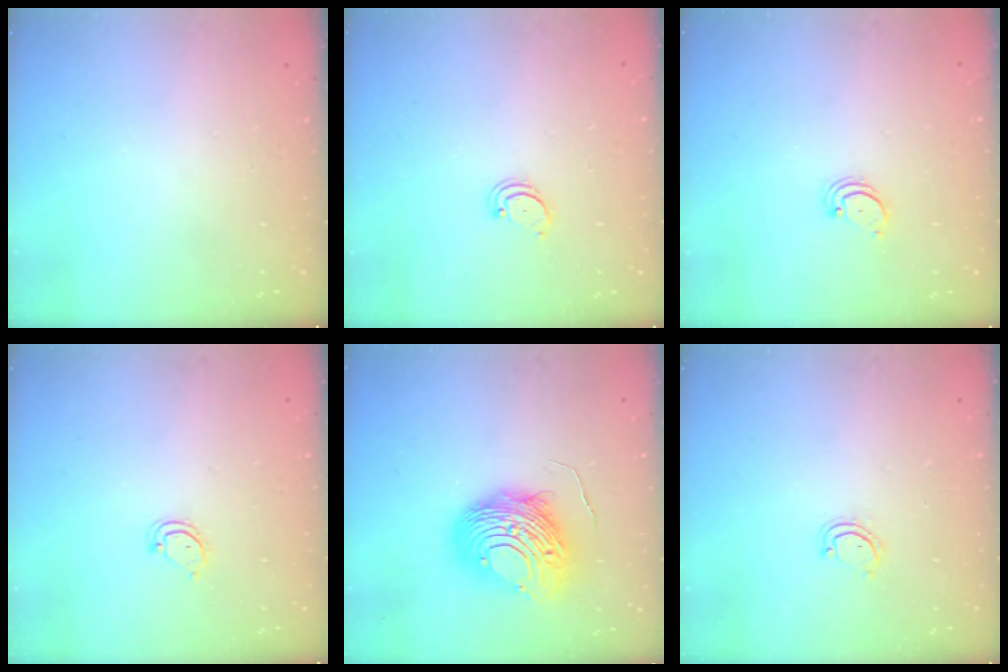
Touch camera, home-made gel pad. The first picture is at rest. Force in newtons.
{"total": 2.4, "press": 2.3, "slide": 0.5}
{"total": 2.2, "press": 2.2, "slide": 0.2}
{"total": 3.9, "press": 3.9, "slide": 0.3}
{"total": 13.6, "press": 13.5, "slide": 1.3}
{"total": 3.4, "press": 3.4, "slide": 0.2}